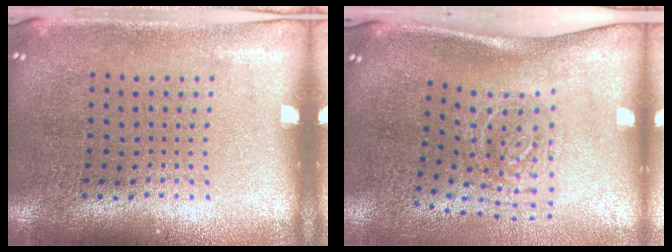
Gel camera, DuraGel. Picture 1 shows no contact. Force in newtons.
{"total": 1.9, "press": 1.3, "slide": 1.4}